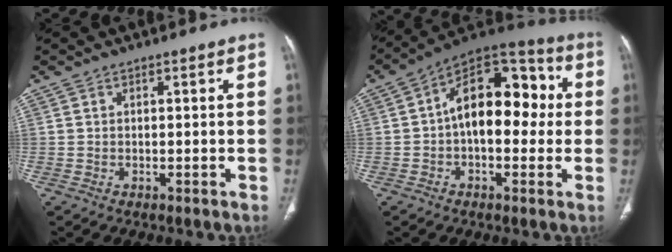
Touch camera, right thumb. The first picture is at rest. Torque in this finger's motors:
{"motor_torque": [-0.17, 1.41, 0.11, -0.10, 0.11]}